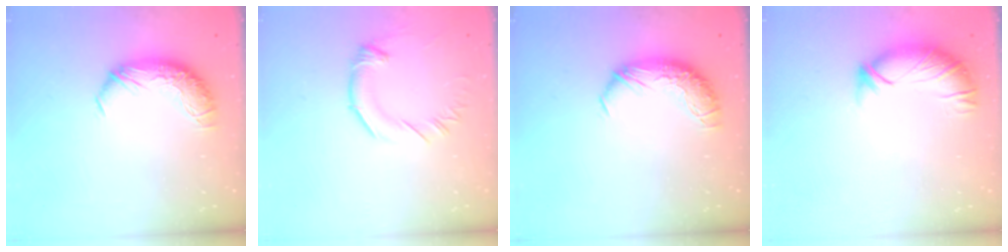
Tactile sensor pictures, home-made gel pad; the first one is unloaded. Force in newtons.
{"total": 1.9, "press": 1.8, "slide": 0.7}
{"total": 0.0}
{"total": 3.3, "press": 3.1, "slide": 1.2}